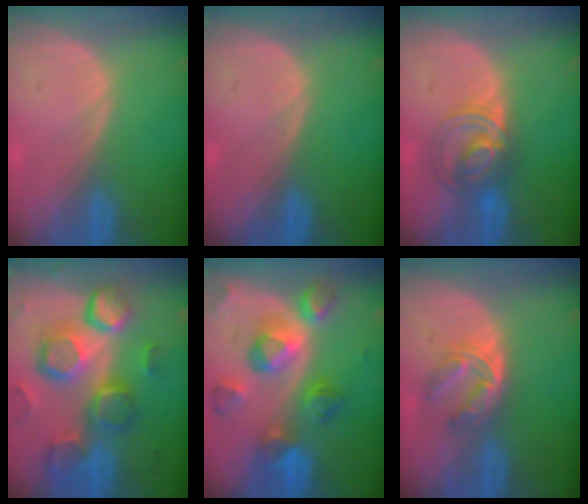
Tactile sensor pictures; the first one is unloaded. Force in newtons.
{"total": 0.0}
{"total": 5.9, "press": 5.9, "slide": 0.9}
{"total": 12.8, "press": 11.2, "slide": 6.2}
{"total": 10.3, "press": 9.2, "slide": 4.7}
{"total": 6.0, "press": 4.8, "slide": 3.5}